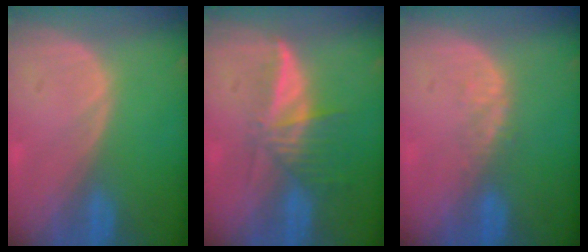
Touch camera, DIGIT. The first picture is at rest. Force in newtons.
{"total": 6.2, "press": 5.5, "slide": 2.8}
{"total": 2.5, "press": 1.9, "slide": 1.7}